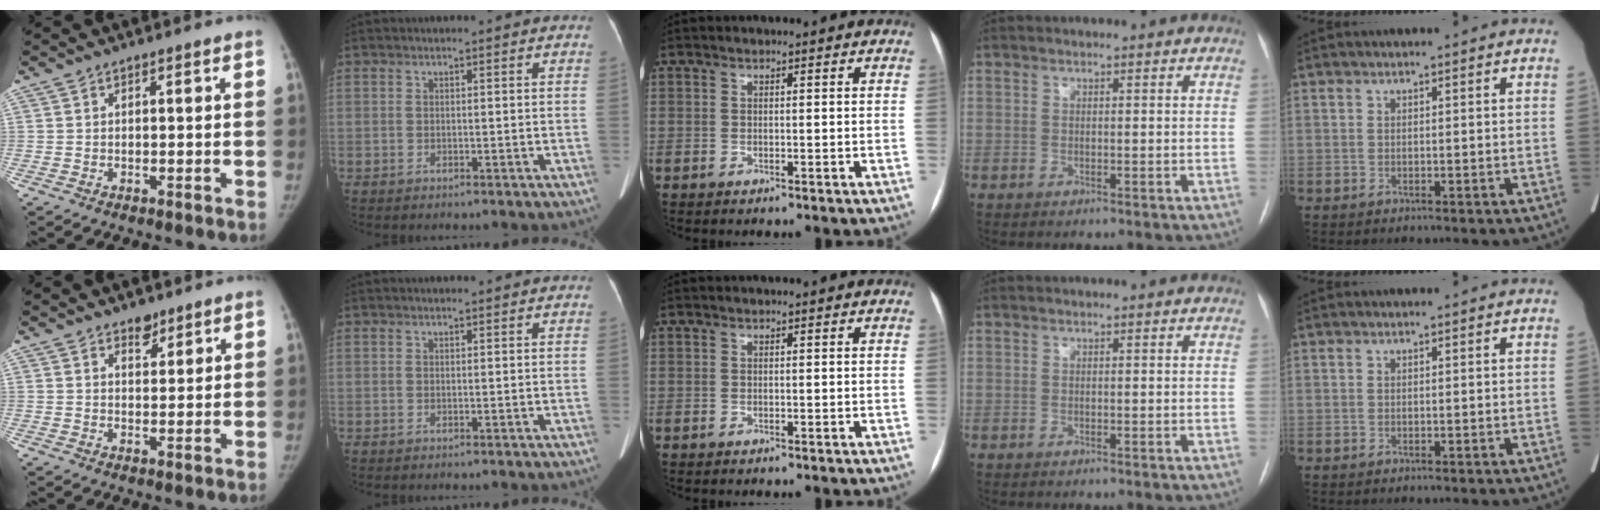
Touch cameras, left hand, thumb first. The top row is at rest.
{"thumb": {"total": 3.1, "force": [2.4, 1.7, 1.1], "torque": [0.002, -0.017, 0.039]}, "index": {"total": 1.1, "force": [1.1, 0.1, 0.2], "torque": [-0.010, 0.009, 0.014]}}